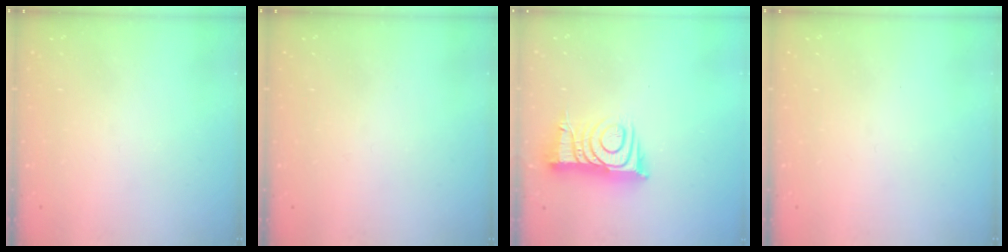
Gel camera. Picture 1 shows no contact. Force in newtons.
{"total": 2.8, "press": 2.8, "slide": 0.4}
{"total": 11.0, "press": 11.0, "slide": 0.6}
{"total": 0.0}